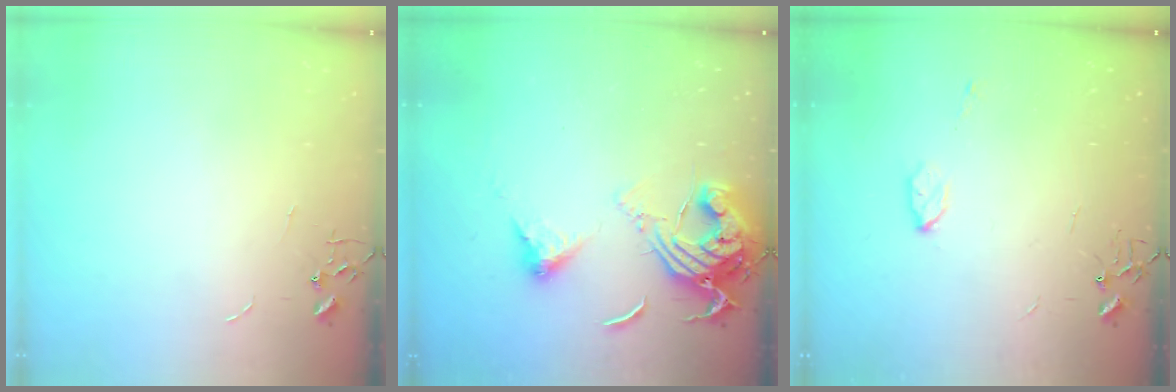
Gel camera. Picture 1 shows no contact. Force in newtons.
{"total": 16.5, "press": 16.4, "slide": 1.9}
{"total": 4.6, "press": 4.5, "slide": 0.8}